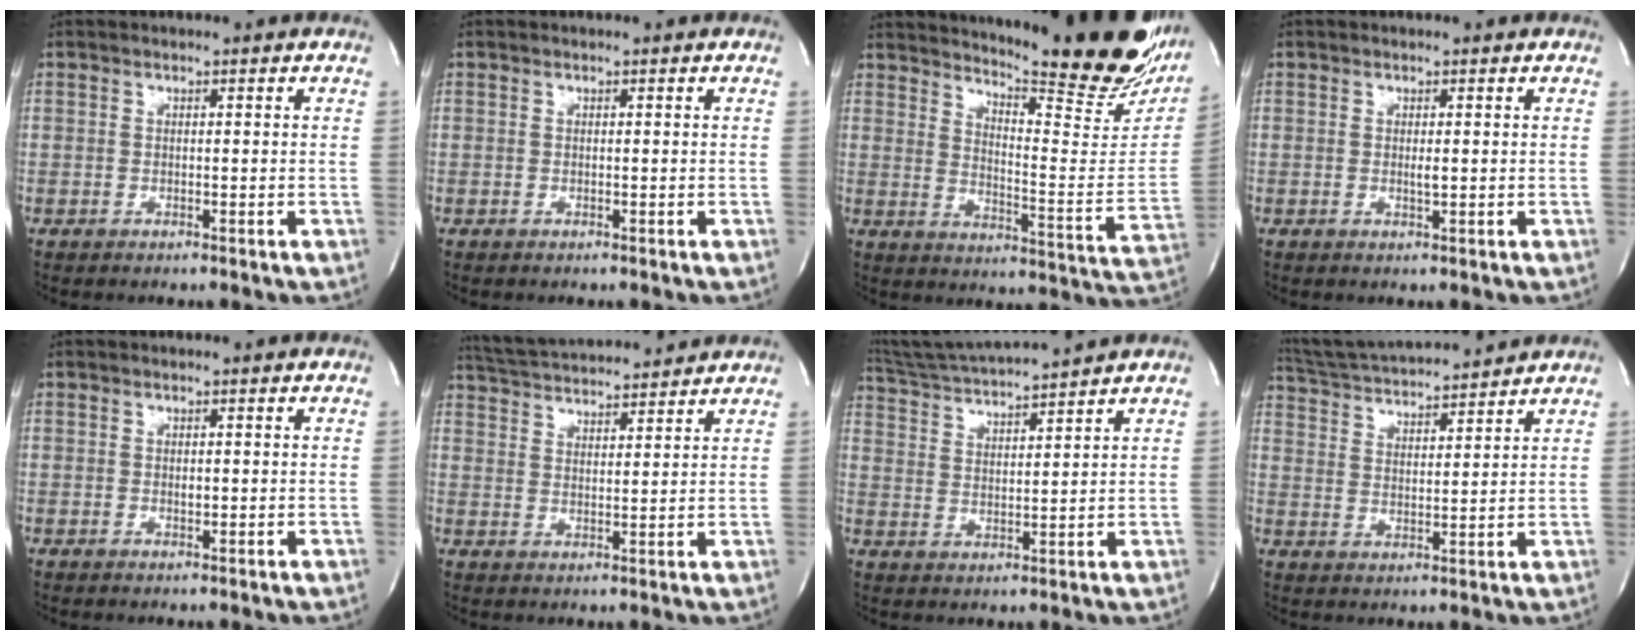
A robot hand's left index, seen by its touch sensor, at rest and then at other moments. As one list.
[{"total": 0.0}, {"total": 28.3, "force": [23.2, 4.3, 15.6], "torque": [-0.227, -0.098, 0.287]}, {"total": 0.8, "force": [-0.1, 0.1, 0.8], "torque": [-0.020, -0.008, -0.002]}, {"total": 0.6, "force": [-0.2, 0.3, 0.5], "torque": [-0.007, -0.006, -0.004]}, {"total": 13.9, "force": [13.0, 1.6, 4.5], "torque": [-0.087, 0.025, 0.200]}, {"total": 11.7, "force": [10.8, -1.2, 4.2], "torque": [-0.085, 0.009, 0.184]}, {"total": 14.3, "force": [13.4, 0.9, 5.1], "torque": [-0.102, 0.018, 0.218]}]